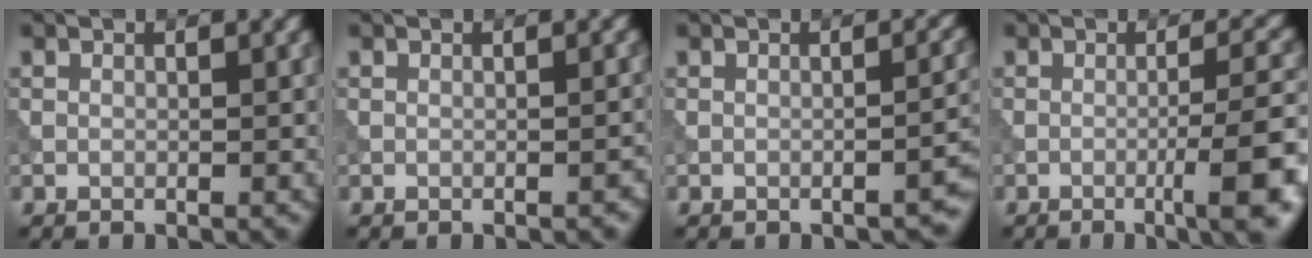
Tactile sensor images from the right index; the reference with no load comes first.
{"total": 0.7, "force": [-0.5, 0.2, 0.4], "torque": [-0.007, 0.002, -0.005]}
{"total": 2.5, "force": [-1.8, 0.7, 1.7], "torque": [-0.012, 0.010, -0.025]}
{"total": 6.9, "force": [-2.4, 1.4, 6.3], "torque": [-0.080, 0.009, -0.037]}